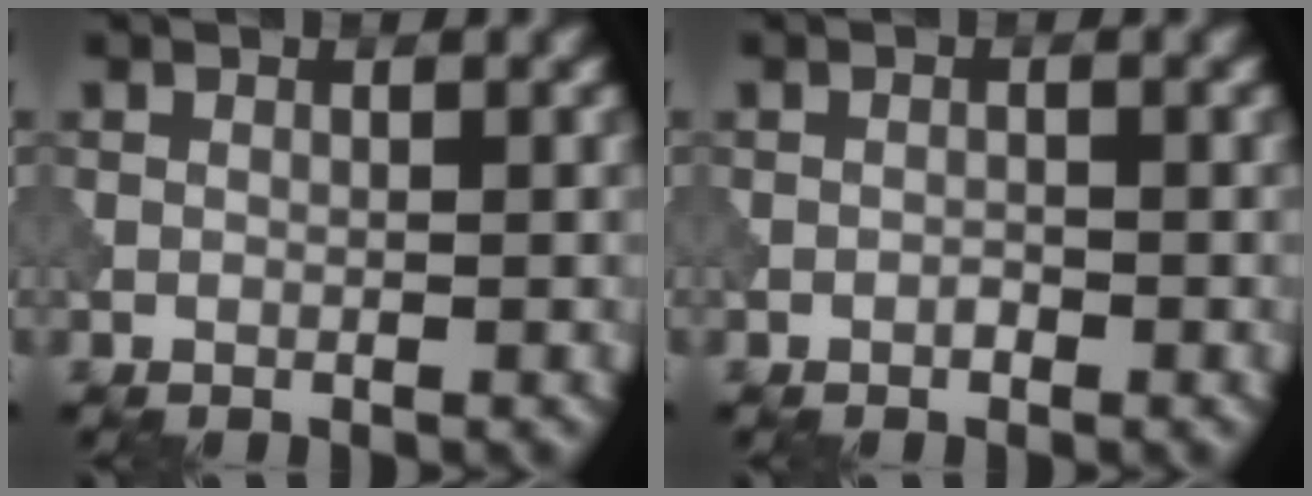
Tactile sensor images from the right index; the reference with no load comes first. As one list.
[{"total": 0.5, "force": [-0.3, 0.3, 0.3], "torque": [-0.004, 0.001, -0.007]}]